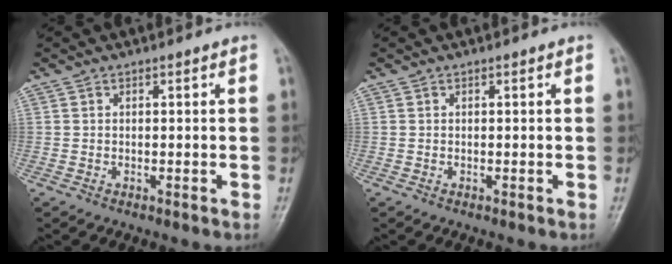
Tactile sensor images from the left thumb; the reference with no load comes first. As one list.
[{"total": 0.0}]